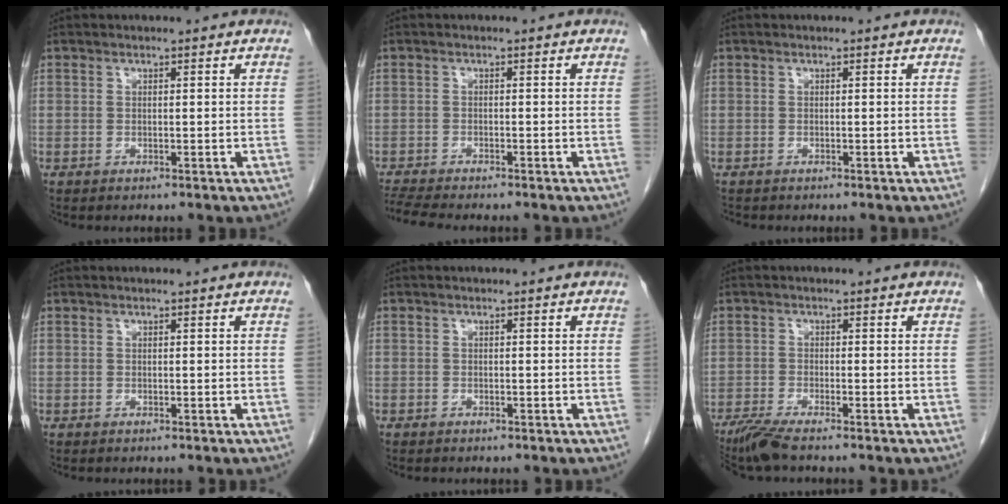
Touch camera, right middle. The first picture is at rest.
{"total": 5.1, "force": [-4.7, -0.1, 1.9], "torque": [-0.041, -0.016, -0.081]}
{"total": 0.5, "force": [-0.5, 0.1, 0.0], "torque": [-0.010, -0.003, -0.012]}
{"total": 0.0}
{"total": 1.1, "force": [-0.8, 0.7, 0.1], "torque": [-0.010, 0.003, -0.014]}
{"total": 4.7, "force": [-3.9, -0.2, 2.7], "torque": [-0.055, -0.017, -0.079]}